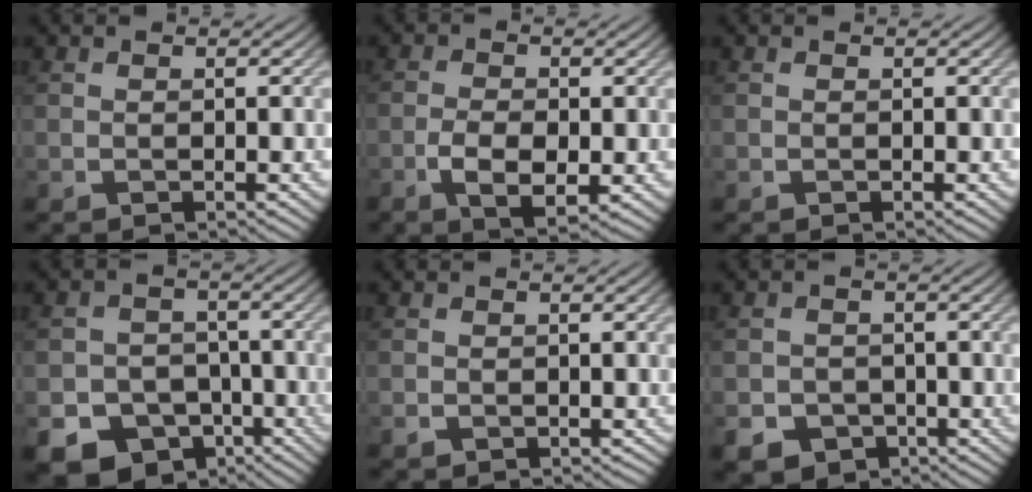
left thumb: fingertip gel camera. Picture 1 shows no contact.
{"total": 5.0, "force": [-1.6, 2.5, 4.0], "torque": [-0.081, -0.005, -0.029]}
{"total": 0.0}
{"total": 12.1, "force": [-7.3, 8.9, 3.7], "torque": [-0.075, -0.034, -0.121]}
{"total": 1.0, "force": [-0.6, 0.7, 0.3], "torque": [-0.007, -0.006, -0.012]}
{"total": 5.6, "force": [-2.9, 4.5, 1.5], "torque": [-0.023, -0.012, -0.050]}